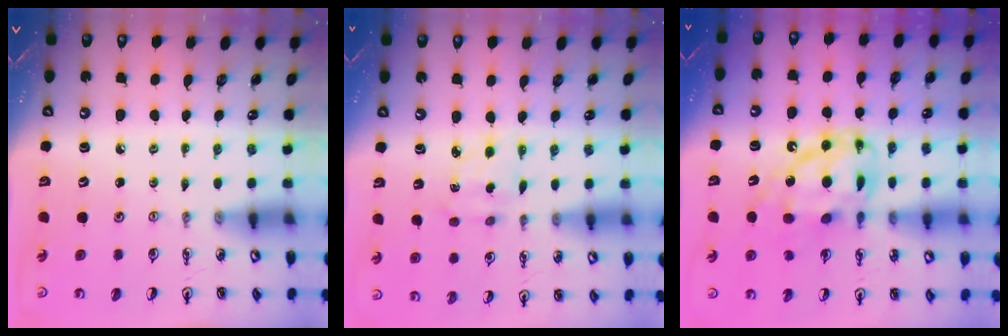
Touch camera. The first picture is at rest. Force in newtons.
{"total": 2.8, "press": 2.7, "slide": 0.7}
{"total": 15.5, "press": 15.5, "slide": 1.4}